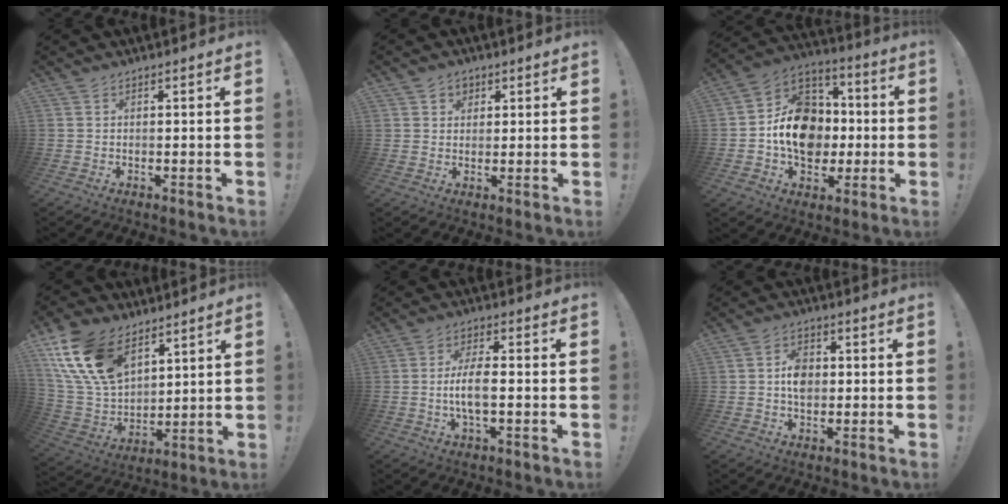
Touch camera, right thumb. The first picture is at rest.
{"total": 3.7, "force": [1.5, 3.3, 0.6], "torque": [-0.002, -0.006, 0.025]}
{"total": 16.9, "force": [-2.0, 13.7, 9.7], "torque": [-0.139, 0.025, -0.027]}
{"total": 19.1, "force": [10.0, 11.9, 11.0], "torque": [-0.225, -0.047, 0.191]}
{"total": 7.1, "force": [-1.3, 1.8, 6.7], "torque": [-0.134, -0.001, -0.026]}
{"total": 6.1, "force": [-0.3, 4.3, 4.3], "torque": [-0.063, 0.003, -0.008]}